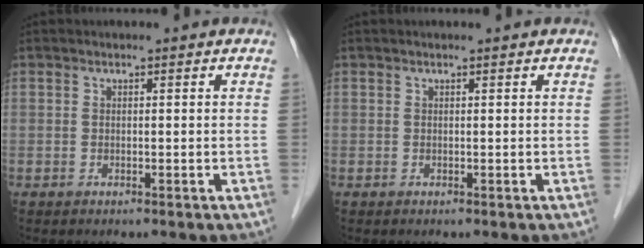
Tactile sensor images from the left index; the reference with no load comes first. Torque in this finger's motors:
{"motor_torque": [0.25, -0.01, -0.03, -0.01]}